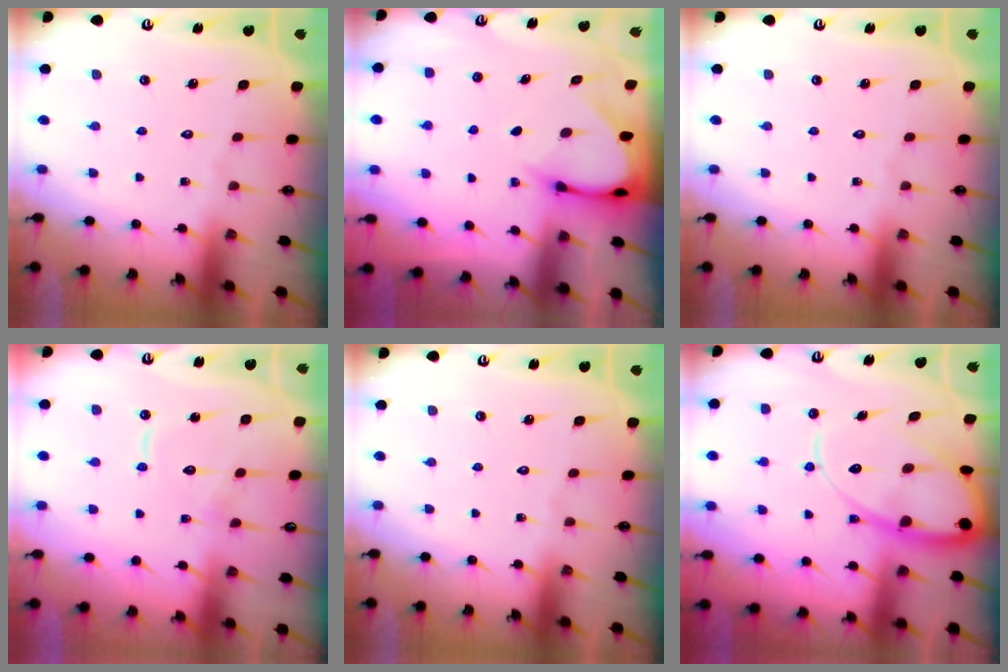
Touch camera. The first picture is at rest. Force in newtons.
{"total": 3.5, "press": 3.5, "slide": 0.2}
{"total": 0.0}
{"total": 8.8, "press": 8.8, "slide": 0.6}
{"total": 0.0}
{"total": 13.8, "press": 13.7, "slide": 1.4}